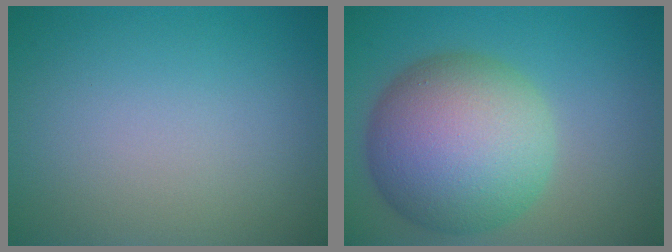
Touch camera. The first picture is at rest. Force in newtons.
{"total": 11.7, "press": 11.7, "slide": 0.3}